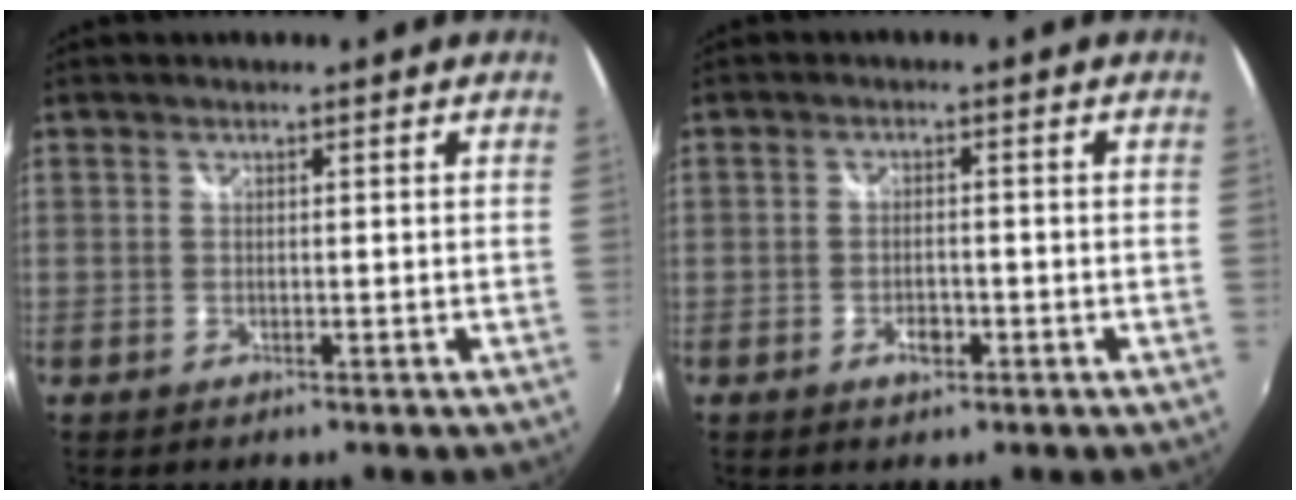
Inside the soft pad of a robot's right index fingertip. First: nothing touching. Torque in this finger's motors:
{"motor_torque": [-0.03, 0.00, 0.02, 0.01]}